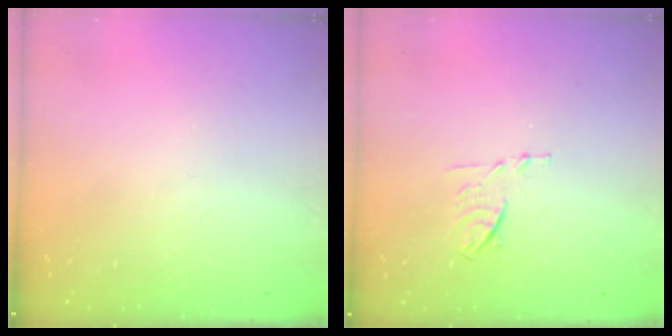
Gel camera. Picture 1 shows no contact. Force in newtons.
{"total": 6.6, "press": 6.6, "slide": 0.9}